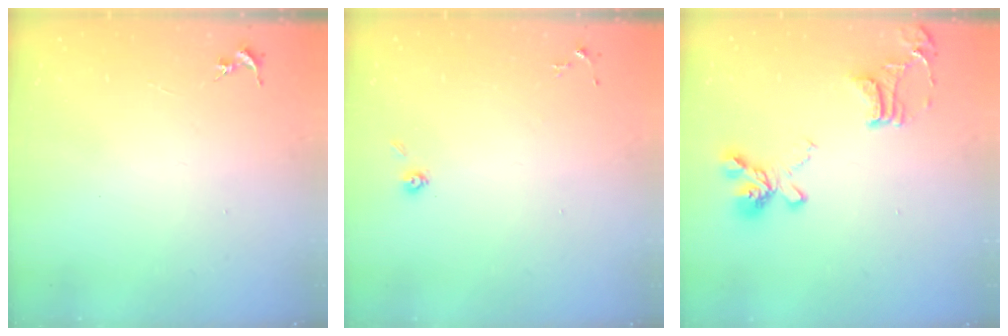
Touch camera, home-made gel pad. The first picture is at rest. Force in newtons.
{"total": 4.5, "press": 4.4, "slide": 0.9}
{"total": 18.1, "press": 18.0, "slide": 1.8}